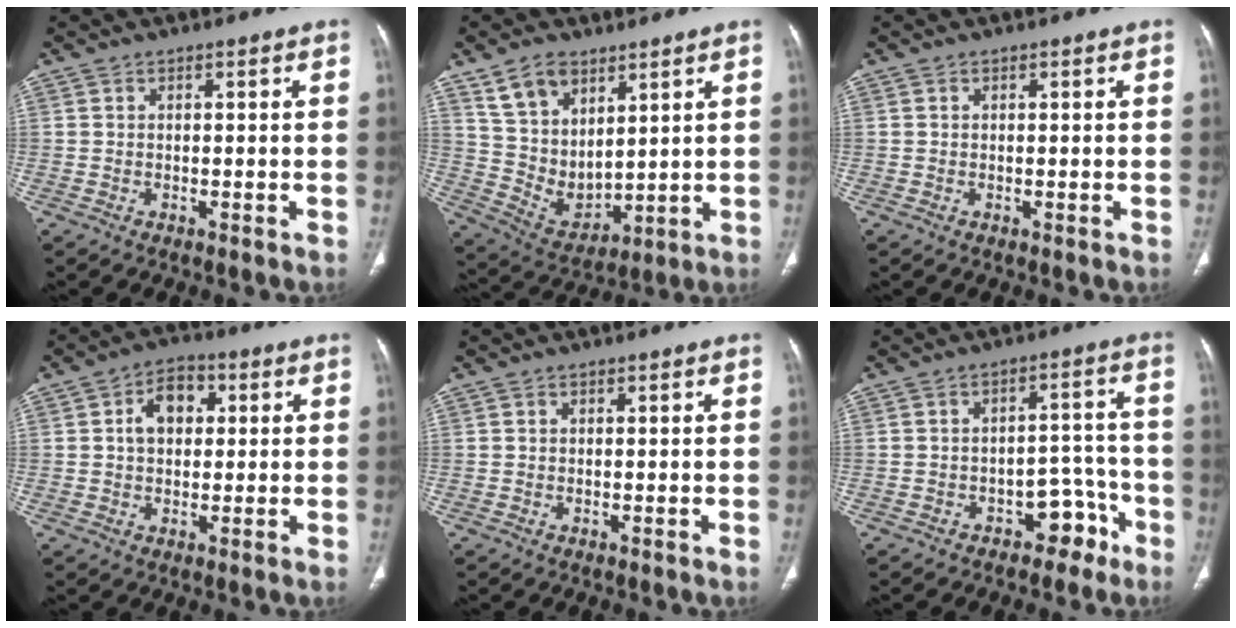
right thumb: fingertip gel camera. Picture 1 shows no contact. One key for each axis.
{"total": 11.5, "fx": 6.5, "fy": 7.2, "fz": 6.1, "tx": -0.079, "ty": -0.043, "tz": 0.140}
{"total": 0.0}
{"total": 9.0, "fx": 1.9, "fy": 6.3, "fz": 6.1, "tx": -0.068, "ty": 0.010, "tz": 0.024}
{"total": 0.0}
{"total": 6.6, "fx": -4.1, "fy": 4.4, "fz": 2.9, "tx": -0.007, "ty": 0.059, "tz": -0.054}